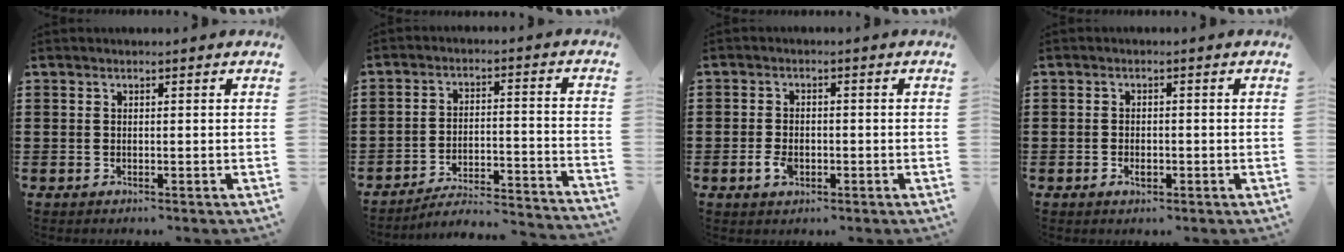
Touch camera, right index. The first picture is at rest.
{"total": 3.8, "force": [-3.5, 0.3, 1.3], "torque": [-0.038, -0.016, -0.078]}
{"total": 2.7, "force": [-1.0, 1.6, 1.9], "torque": [-0.045, -0.004, -0.019]}
{"total": 1.6, "force": [-0.7, 0.8, 1.2], "torque": [-0.023, -0.004, -0.010]}